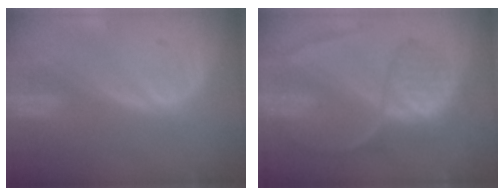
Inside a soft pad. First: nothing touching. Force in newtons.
{"total": 8.8, "press": 7.6, "slide": 4.5}